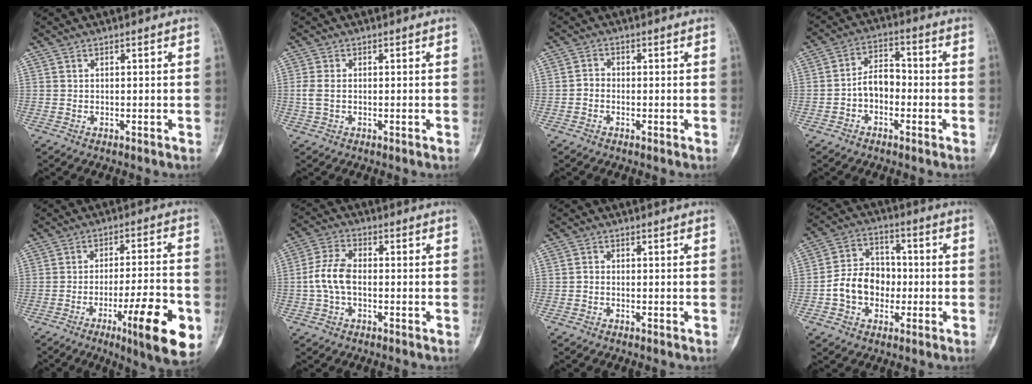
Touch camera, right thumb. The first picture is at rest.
{"total": 2.8, "force": [-0.3, 1.5, 2.3], "torque": [-0.062, 0.001, -0.007]}
{"total": 1.7, "force": [-0.7, 1.3, 0.8], "torque": [-0.010, 0.005, -0.021]}
{"total": 6.4, "force": [-1.8, 4.4, 4.3], "torque": [-0.056, 0.031, -0.043]}
{"total": 16.7, "force": [-6.6, 3.0, 15.0], "torque": [-0.216, 0.011, -0.092]}
{"total": 7.1, "force": [-0.9, 4.2, 5.6], "torque": [-0.123, 0.019, -0.025]}
{"total": 1.0, "force": [-0.4, 0.7, 0.5], "torque": [-0.009, 0.002, -0.014]}
{"total": 10.8, "force": [-2.1, 8.5, 6.2], "torque": [-0.082, 0.038, -0.044]}